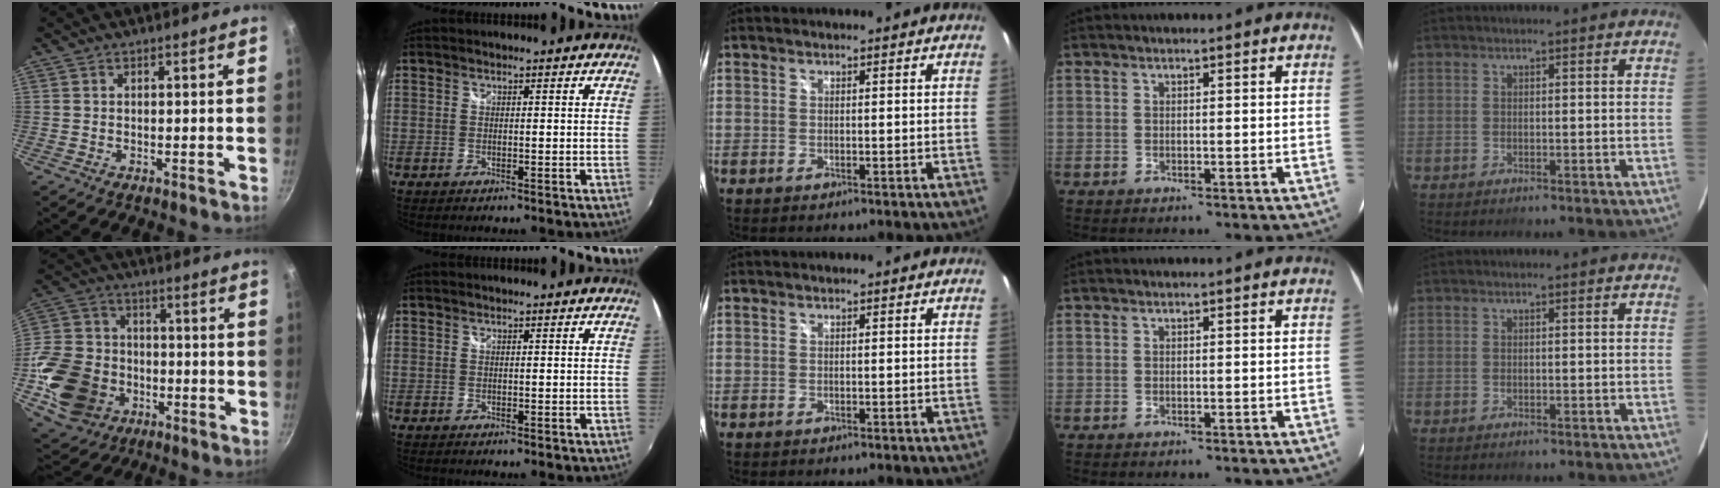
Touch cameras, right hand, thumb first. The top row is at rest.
{"thumb": {"total": 19.8, "force": [-5.1, 15.9, 10.7], "torque": [-0.200, 0.038, -0.080]}}